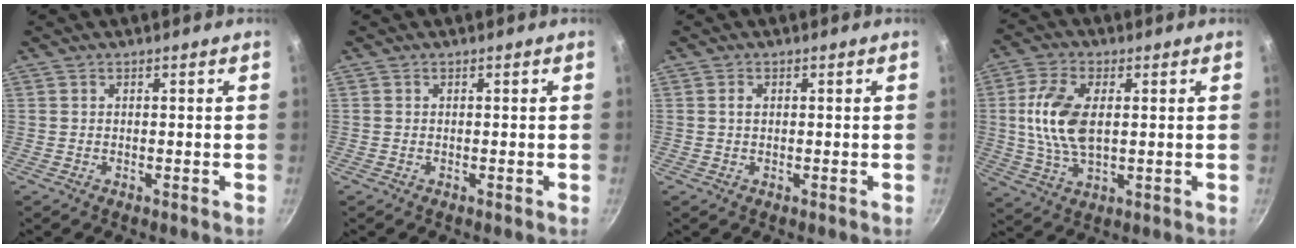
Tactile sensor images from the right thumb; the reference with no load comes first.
{"total": 0.0}
{"total": 1.0, "force": [0.2, 0.7, 0.7], "torque": [-0.012, 0.003, 0.004]}
{"total": 11.3, "force": [1.3, 6.1, 9.4], "torque": [-0.185, 0.005, 0.025]}